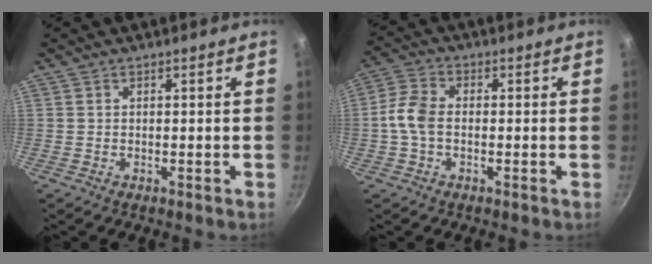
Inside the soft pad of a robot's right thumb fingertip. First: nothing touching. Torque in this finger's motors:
{"motor_torque": [-0.26, 0.61, 0.50, 0.30, 0.10]}